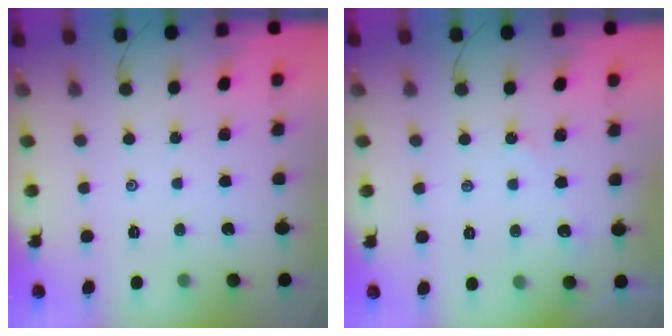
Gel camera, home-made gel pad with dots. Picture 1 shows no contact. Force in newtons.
{"total": 2.3, "press": 2.3, "slide": 0.3}